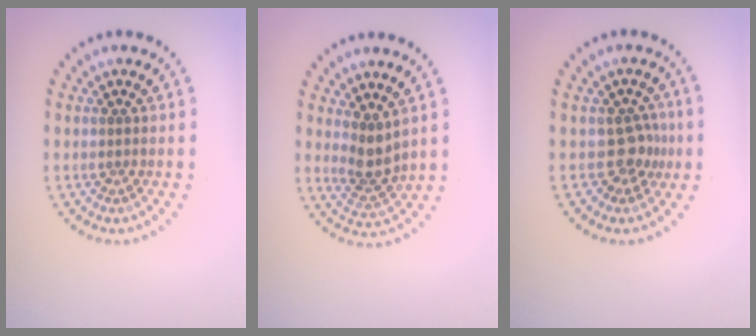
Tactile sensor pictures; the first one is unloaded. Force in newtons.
{"total": 2.5, "press": 1.9, "slide": 1.6}
{"total": 2.0, "press": 1.6, "slide": 1.2}